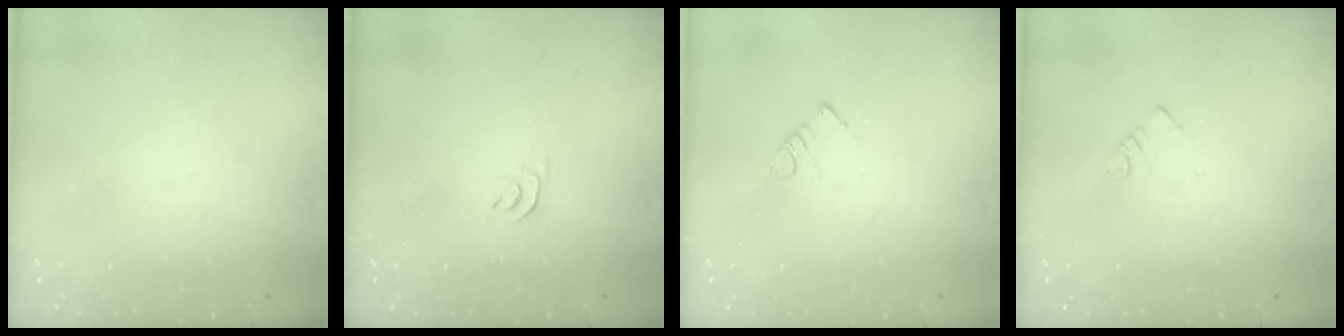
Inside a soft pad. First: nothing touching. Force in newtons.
{"total": 3.3, "press": 3.2, "slide": 0.5}
{"total": 3.1, "press": 3.1, "slide": 0.3}
{"total": 2.3, "press": 2.3, "slide": 0.4}